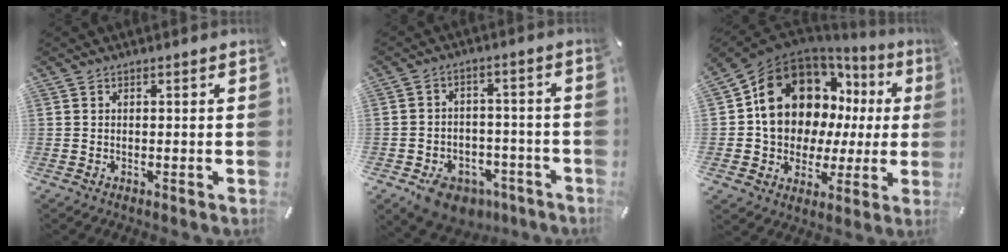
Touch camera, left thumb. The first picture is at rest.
{"total": 8.9, "force": [-5.8, 5.9, 3.2], "torque": [-0.047, 0.052, -0.099]}
{"total": 17.3, "force": [5.4, 13.6, 9.1], "torque": [-0.158, -0.037, 0.102]}